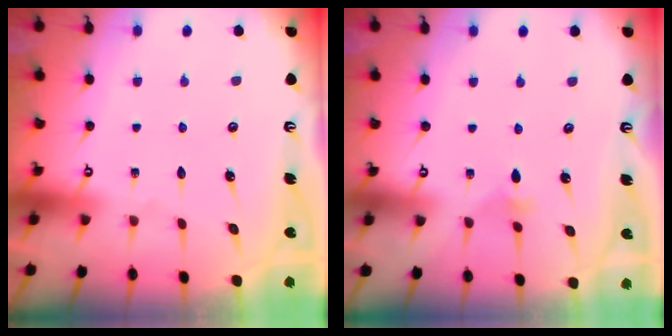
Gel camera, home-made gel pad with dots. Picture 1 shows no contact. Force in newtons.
{"total": 2.8, "press": 2.7, "slide": 0.7}